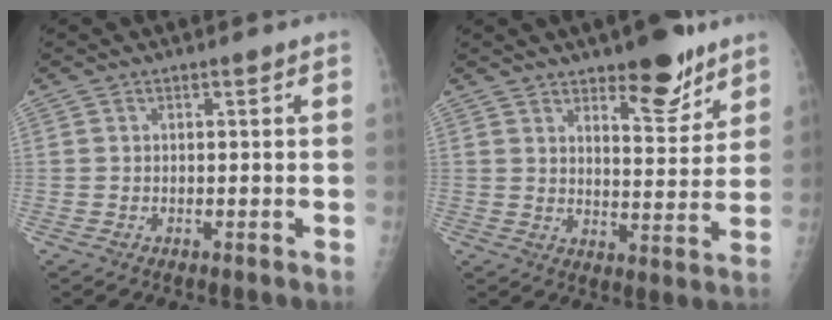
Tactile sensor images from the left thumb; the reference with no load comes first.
{"total": 10.2, "force": [7.0, 3.8, 6.5], "torque": [-0.064, -0.048, 0.104]}